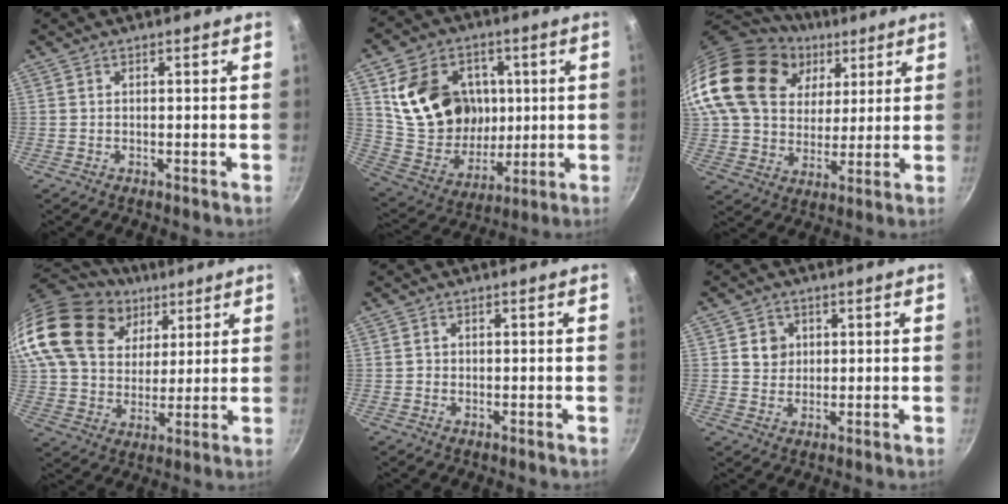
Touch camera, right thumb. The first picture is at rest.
{"total": 21.1, "force": [4.7, 17.1, 11.5], "torque": [-0.171, -0.011, 0.098]}
{"total": 27.0, "force": [11.1, 19.5, 15.1], "torque": [-0.282, 0.002, 0.201]}
{"total": 28.0, "force": [13.5, 20.0, 14.4], "torque": [-0.302, 0.007, 0.249]}
{"total": 0.8, "force": [0.0, 0.8, 0.1], "torque": [0.003, 0.000, -0.003]}
{"total": 4.0, "force": [1.0, 3.7, 1.2], "torque": [0.003, 0.001, 0.016]}